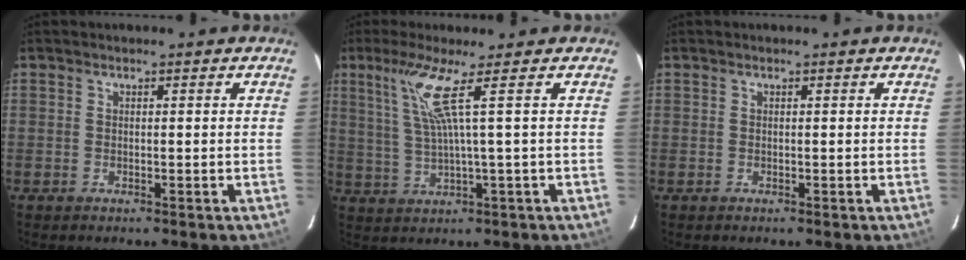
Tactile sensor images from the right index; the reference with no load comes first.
{"total": 6.4, "force": [2.7, -1.7, 5.5], "torque": [-0.107, -0.006, 0.064]}
{"total": 0.0}